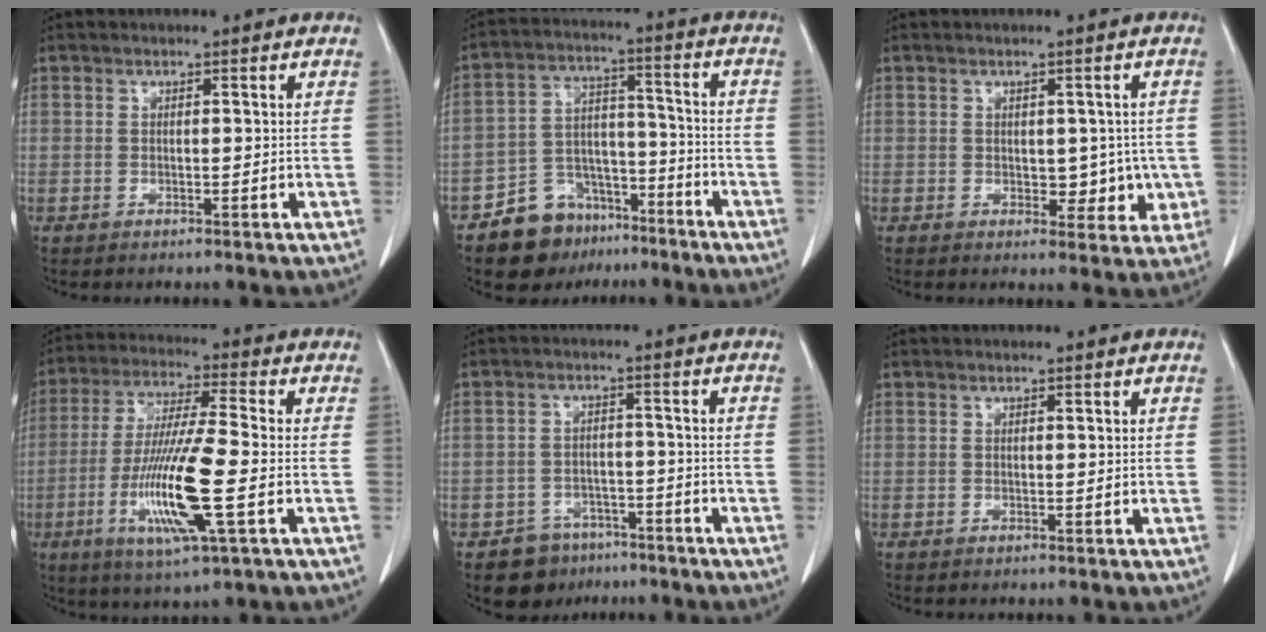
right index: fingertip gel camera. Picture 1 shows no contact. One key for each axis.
{"total": 10.7, "fx": -7.6, "fy": 6.9, "fz": 3.0, "tx": -0.051, "ty": 0.039, "tz": -0.120}
{"total": 4.7, "fx": -0.4, "fy": 3.1, "fz": 3.5, "tx": -0.025, "ty": 0.007, "tz": 0.004}
{"total": 14.5, "fx": -3.9, "fy": 0.6, "fz": 13.9, "tx": -0.281, "ty": -0.021, "tz": -0.075}
{"total": 6.1, "fx": -4.2, "fy": 4.4, "fz": 0.4, "tx": 0.004, "ty": 0.014, "tz": -0.059}
{"total": 0.0}